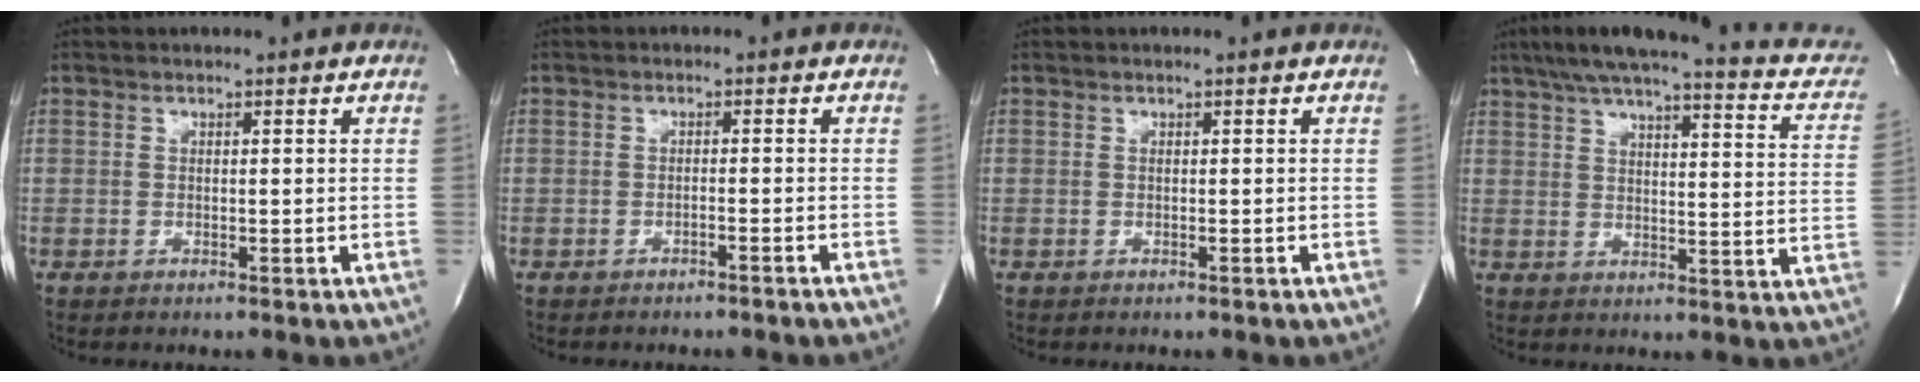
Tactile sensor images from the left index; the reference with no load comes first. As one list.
[{"total": 2.2, "force": [-1.8, -0.4, 1.1], "torque": [-0.018, 0.006, -0.020]}, {"total": 0.5, "force": [-0.4, -0.1, 0.3], "torque": [-0.001, 0.003, -0.004]}, {"total": 21.1, "force": [16.7, 3.8, 12.3], "torque": [-0.169, 0.008, 0.194]}]